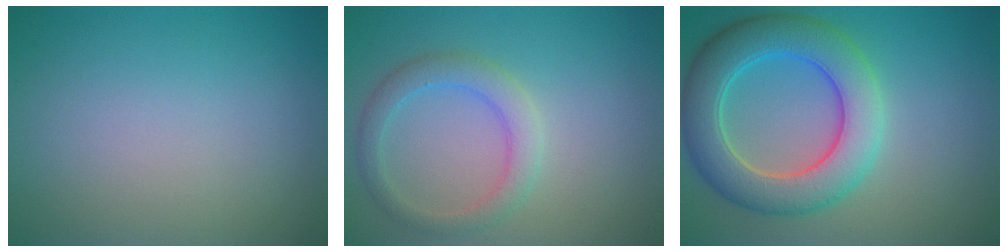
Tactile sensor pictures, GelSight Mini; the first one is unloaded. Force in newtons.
{"total": 2.9, "press": 2.9, "slide": 0.1}
{"total": 7.7, "press": 7.7, "slide": 0.2}